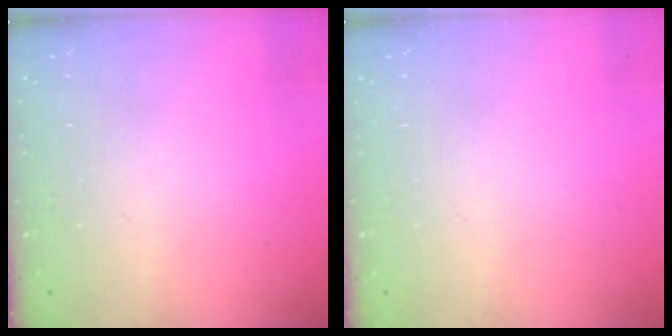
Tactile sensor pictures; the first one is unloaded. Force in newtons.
{"total": 0.0}